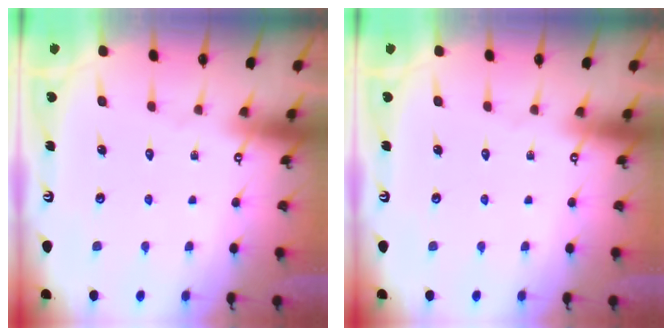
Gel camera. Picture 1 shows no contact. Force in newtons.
{"total": 0.0}